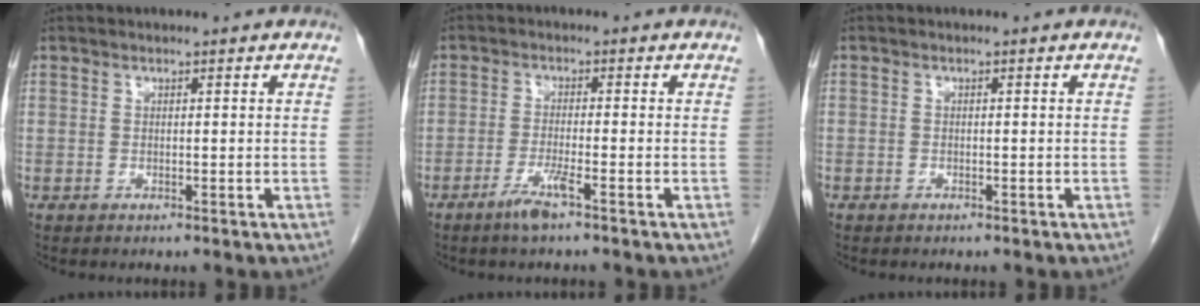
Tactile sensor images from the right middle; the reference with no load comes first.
{"total": 3.5, "force": [-2.3, -0.2, 2.6], "torque": [-0.056, -0.006, -0.047]}
{"total": 0.7, "force": [-0.5, 0.5, 0.0], "torque": [-0.008, 0.003, -0.011]}